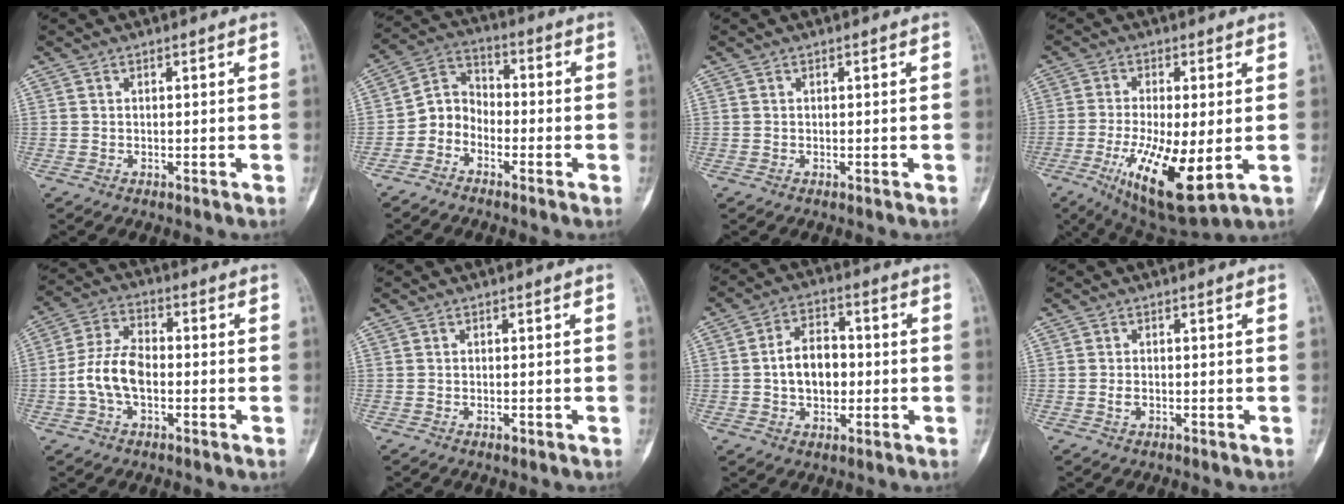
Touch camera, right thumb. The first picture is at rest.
{"total": 6.1, "force": [-2.9, 4.9, 2.3], "torque": [-0.017, 0.044, -0.071]}
{"total": 0.0}
{"total": 15.3, "force": [-3.6, 5.0, 14.0], "torque": [-0.257, -0.023, -0.047]}
{"total": 9.1, "force": [-1.8, 5.5, 7.1], "torque": [-0.144, 0.028, -0.040]}
{"total": 0.8, "force": [-0.4, 0.3, 0.5], "torque": [-0.010, 0.001, -0.007]}
{"total": 8.8, "force": [-0.5, 6.0, 6.4], "torque": [-0.084, 0.020, -0.013]}
{"total": 1.3, "force": [-0.4, 0.8, 0.9], "torque": [-0.022, 0.002, -0.009]}